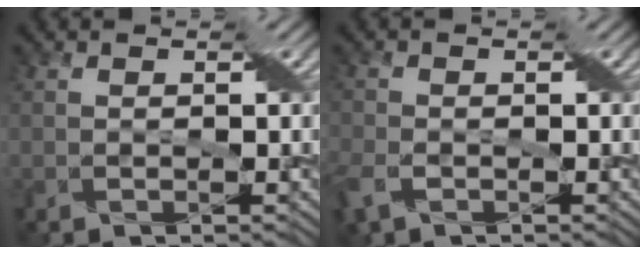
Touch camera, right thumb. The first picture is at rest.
{"total": 4.0, "force": [-1.9, 2.5, 2.5], "torque": [-0.071, -0.009, -0.047]}